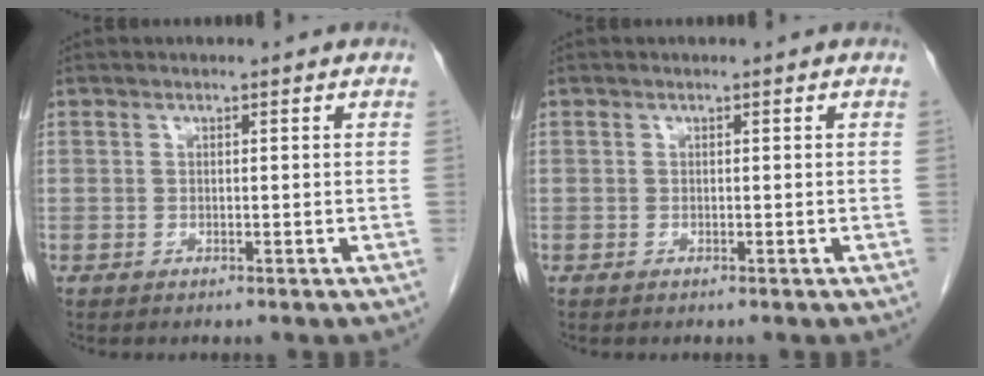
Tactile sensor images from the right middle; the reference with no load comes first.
{"total": 0.0}